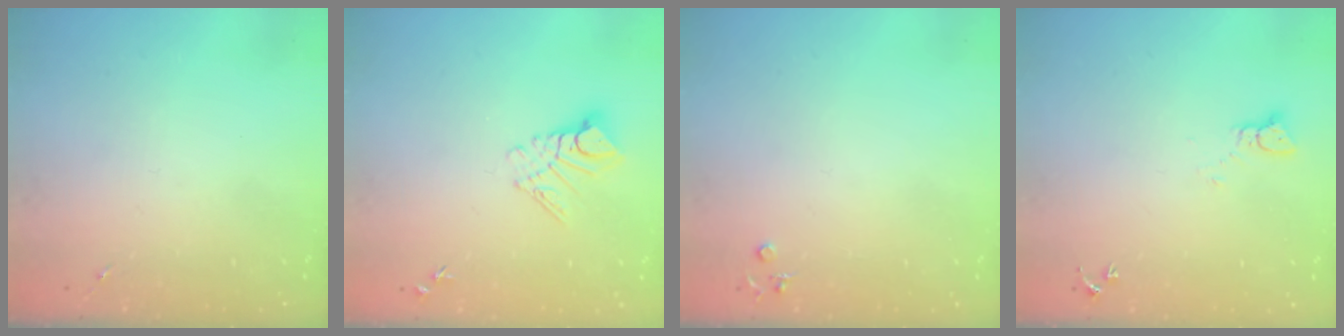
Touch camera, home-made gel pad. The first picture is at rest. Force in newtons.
{"total": 8.9, "press": 8.9, "slide": 0.8}
{"total": 3.9, "press": 3.8, "slide": 0.6}
{"total": 2.2, "press": 2.2, "slide": 0.2}